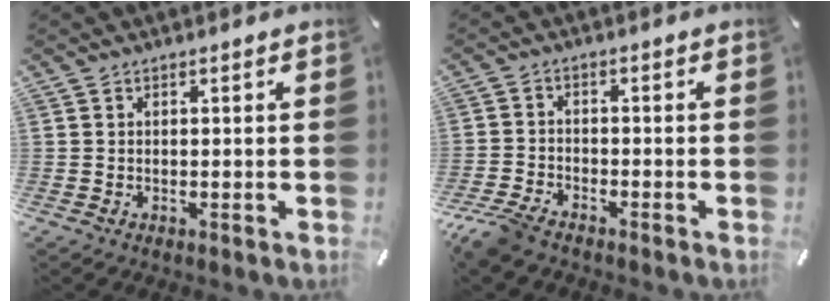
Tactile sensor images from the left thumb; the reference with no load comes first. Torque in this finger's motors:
{"motor_torque": [-0.73, 1.00, 0.13, 0.13, 0.22]}